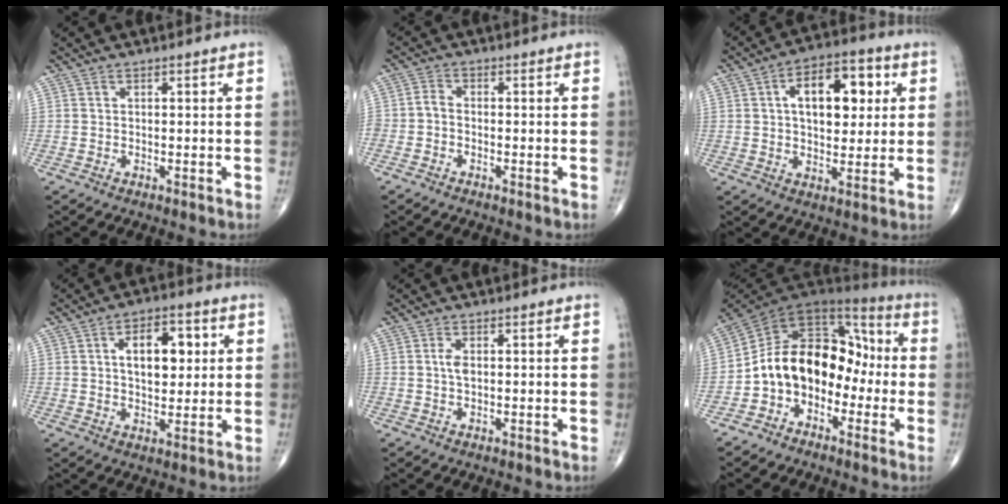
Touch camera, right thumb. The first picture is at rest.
{"total": 2.3, "force": [-0.9, 1.5, 1.5], "torque": [-0.026, 0.010, -0.024]}
{"total": 14.0, "force": [3.3, 7.9, 11.1], "torque": [-0.133, 0.011, 0.047]}
{"total": 10.3, "force": [2.2, 5.9, 8.1], "torque": [-0.093, 0.001, 0.035]}
{"total": 2.2, "force": [0.2, 1.2, 1.9], "torque": [-0.037, 0.001, 0.003]}
{"total": 16.7, "force": [-3.5, 12.2, 10.9], "torque": [-0.150, 0.078, -0.069]}